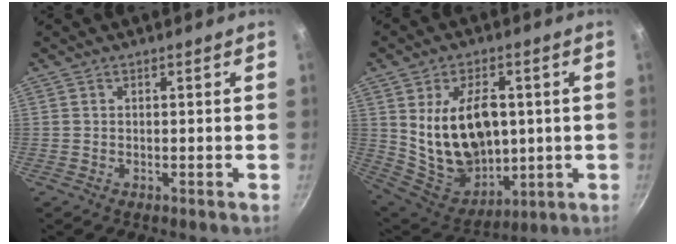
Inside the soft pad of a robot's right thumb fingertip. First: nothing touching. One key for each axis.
{"total": 18.8, "fx": 1.9, "fy": 12.5, "fz": 14.0, "tx": -0.205, "ty": -0.025, "tz": 0.059}